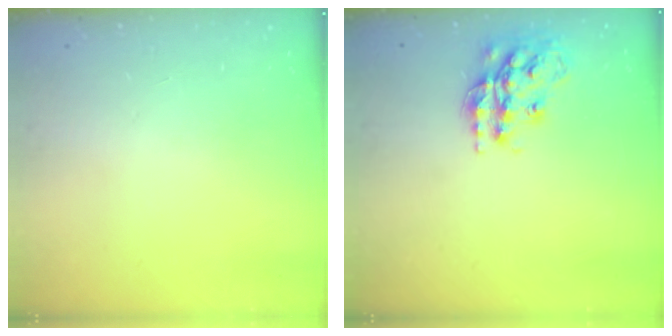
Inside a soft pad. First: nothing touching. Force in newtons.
{"total": 15.2, "press": 15.2, "slide": 0.8}